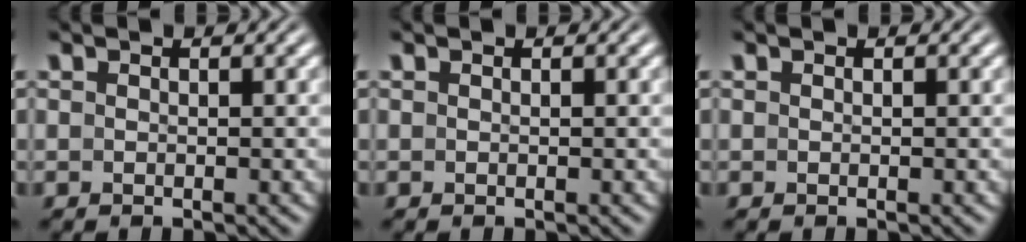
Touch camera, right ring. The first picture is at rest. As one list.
[{"total": 0.0}, {"total": 0.0}]